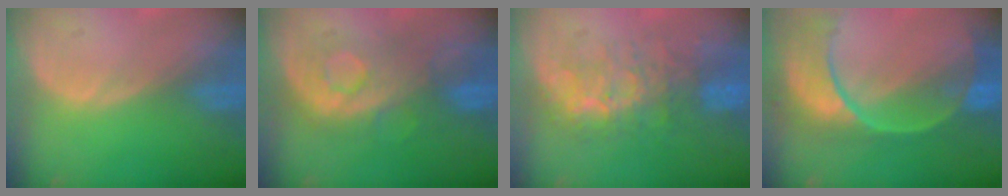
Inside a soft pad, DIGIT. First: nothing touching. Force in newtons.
{"total": 8.3, "press": 8.3, "slide": 0.9}
{"total": 9.3, "press": 8.5, "slide": 4.0}
{"total": 11.0, "press": 9.3, "slide": 6.0}